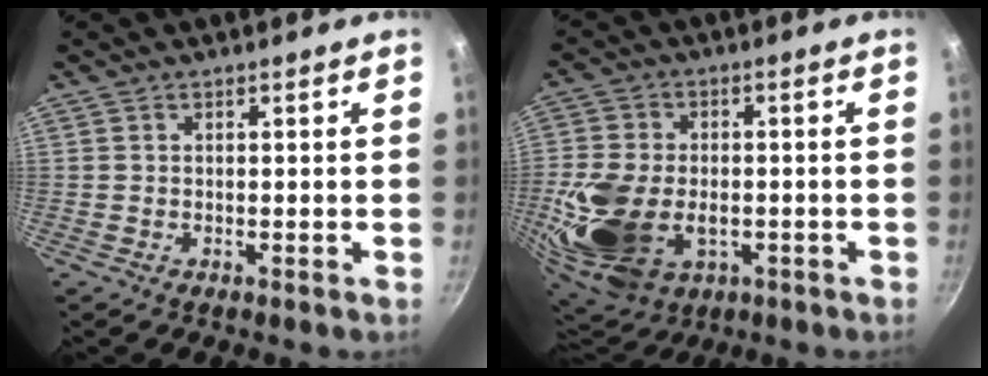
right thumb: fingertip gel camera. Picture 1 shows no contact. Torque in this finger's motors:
{"motor_torque": [2.44, 2.32, 1.45, -1.25, 0.68]}